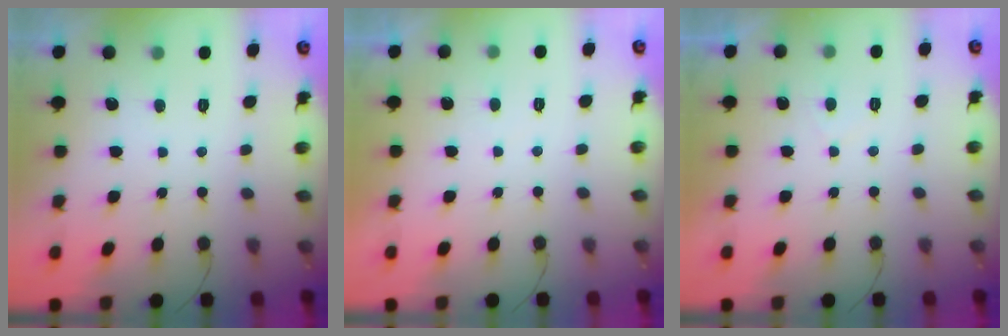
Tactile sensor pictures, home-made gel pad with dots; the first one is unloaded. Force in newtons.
{"total": 0.7, "press": 0.5, "slide": 0.5}
{"total": 1.4, "press": 1.2, "slide": 0.7}